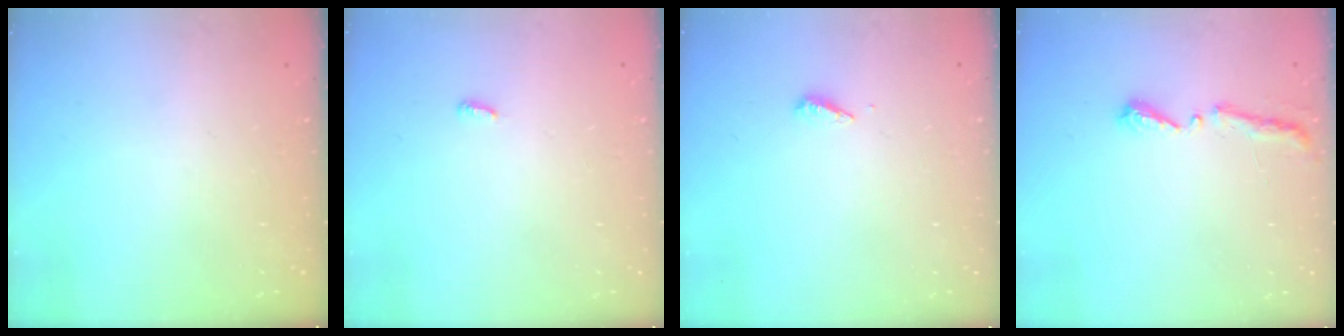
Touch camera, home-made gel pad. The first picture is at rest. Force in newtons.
{"total": 2.9, "press": 2.9, "slide": 0.2}
{"total": 2.8, "press": 2.8, "slide": 0.2}
{"total": 5.1, "press": 5.0, "slide": 0.6}